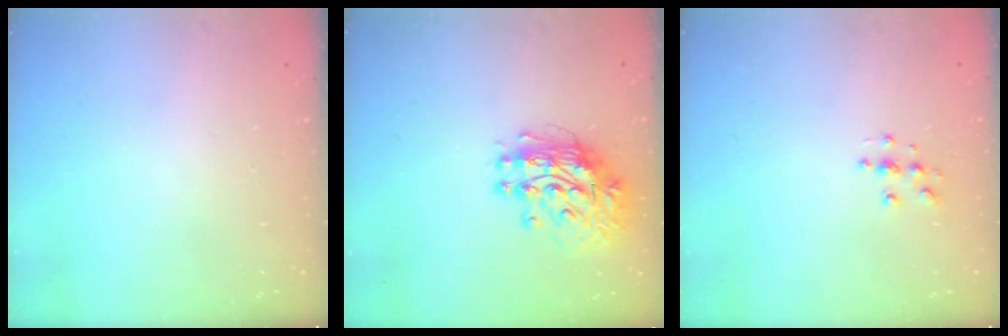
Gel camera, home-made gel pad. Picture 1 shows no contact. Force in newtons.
{"total": 12.3, "press": 12.2, "slide": 1.1}
{"total": 4.6, "press": 4.6, "slide": 0.5}